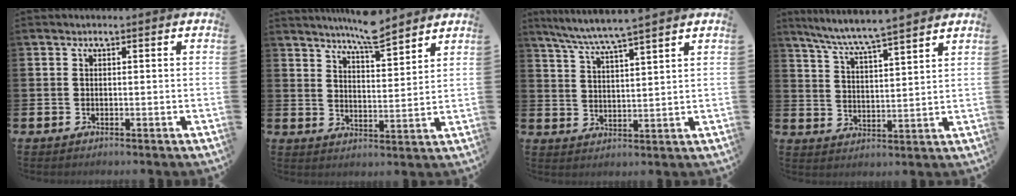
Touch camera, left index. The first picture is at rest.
{"total": 6.6, "force": [6.4, 0.3, 1.4], "torque": [-0.036, -0.039, 0.114]}
{"total": 5.9, "force": [5.6, -0.7, 1.8], "torque": [-0.054, -0.030, 0.098]}
{"total": 6.6, "force": [6.3, -0.4, 1.7], "torque": [-0.057, -0.041, 0.109]}